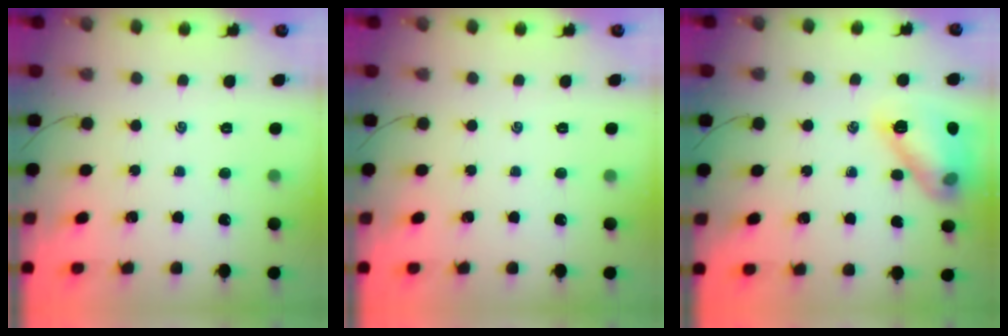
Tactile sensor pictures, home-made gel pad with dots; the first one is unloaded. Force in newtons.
{"total": 0.0}
{"total": 13.0, "press": 13.0, "slide": 0.7}